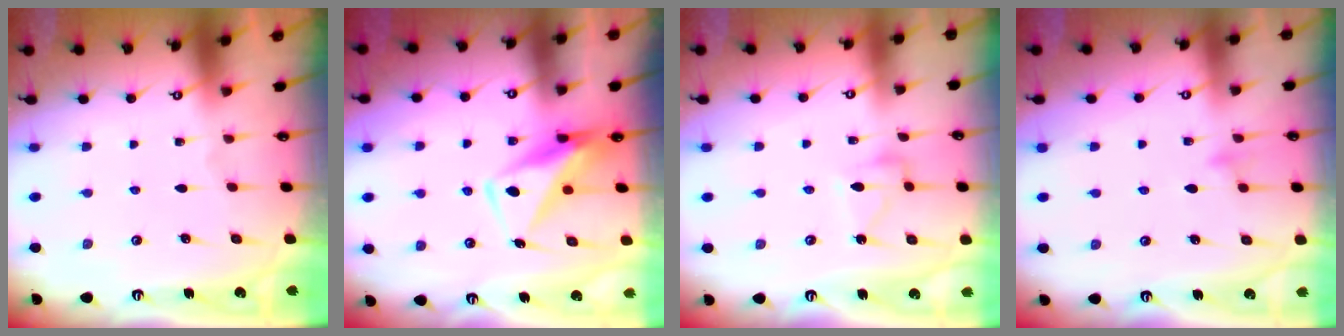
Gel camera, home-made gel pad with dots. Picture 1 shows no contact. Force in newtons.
{"total": 10.8, "press": 10.8, "slide": 1.2}
{"total": 6.5, "press": 6.5, "slide": 0.1}
{"total": 7.8, "press": 7.8, "slide": 0.7}